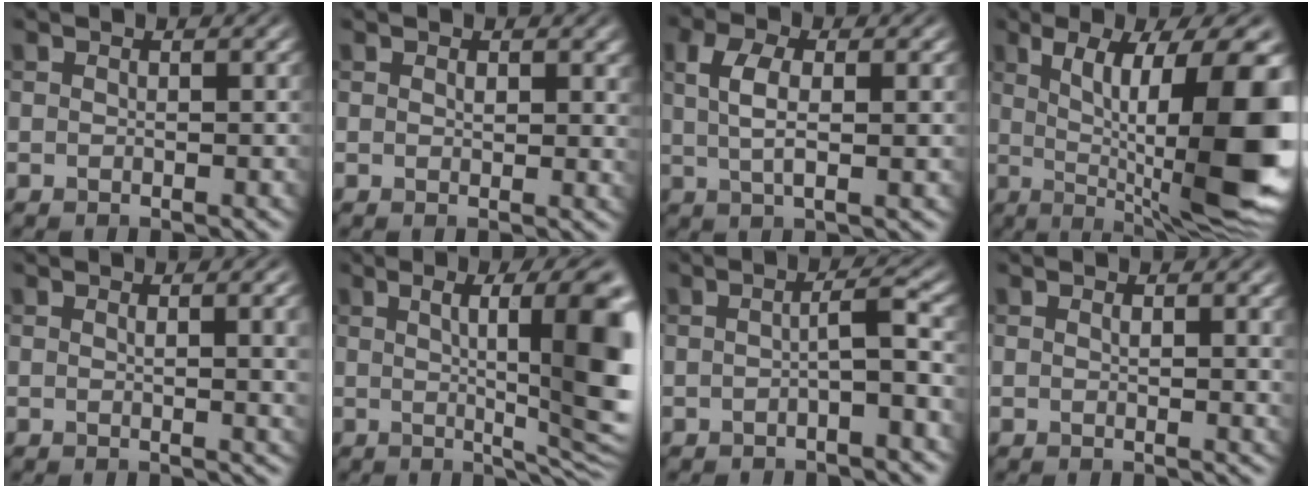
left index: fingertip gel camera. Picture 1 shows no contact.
{"total": 1.5, "force": [0.7, 0.8, 1.0], "torque": [-0.012, -0.004, 0.013]}
{"total": 4.5, "force": [0.8, 1.8, 4.1], "torque": [-0.080, 0.003, 0.013]}
{"total": 14.2, "force": [0.4, 3.2, 13.9], "torque": [-0.191, -0.001, 0.010]}
{"total": 4.3, "force": [1.0, 1.5, 3.9], "torque": [-0.032, 0.006, 0.015]}
{"total": 12.5, "force": [1.6, 2.9, 12.1], "torque": [-0.149, 0.001, 0.029]}
{"total": 3.2, "force": [-0.4, 0.5, 3.1], "torque": [-0.044, 0.010, -0.015]}
{"total": 2.0, "force": [0.8, 0.6, 1.8], "torque": [-0.015, 0.002, 0.013]}